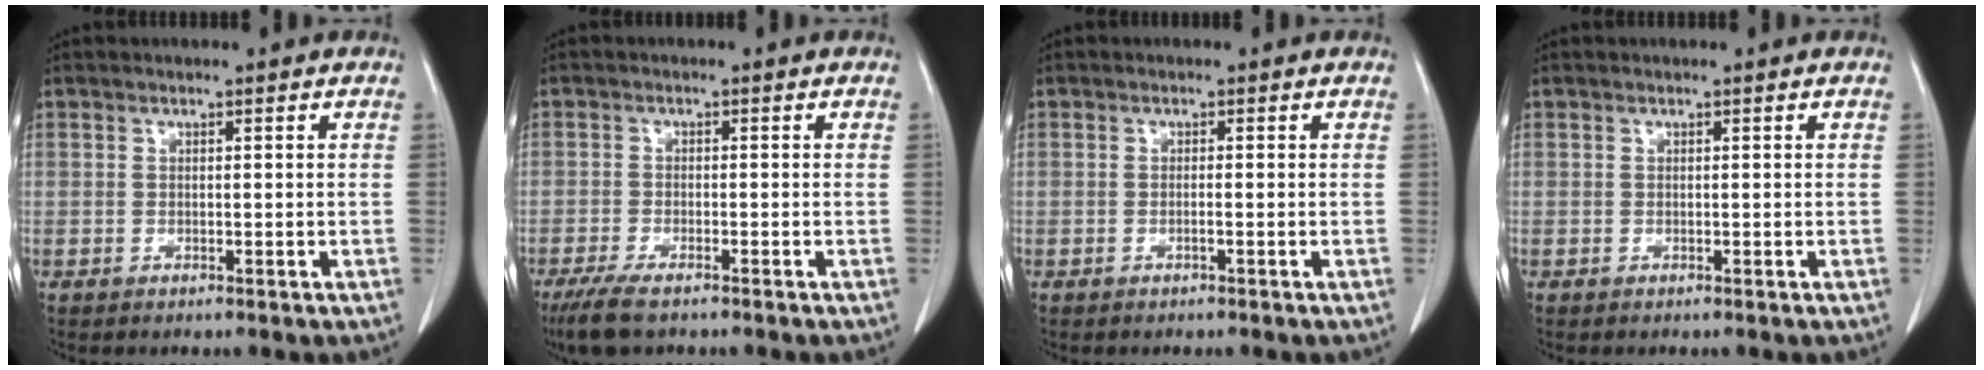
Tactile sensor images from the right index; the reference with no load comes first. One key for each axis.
{"total": 5.6, "fx": -4.1, "fy": 1.1, "fz": 3.6, "tx": -0.070, "ty": -0.015, "tz": -0.068}
{"total": 0.6, "fx": -0.3, "fy": -0.1, "fz": 0.5, "tx": -0.009, "ty": 0.001, "tz": -0.005}
{"total": 0.0}